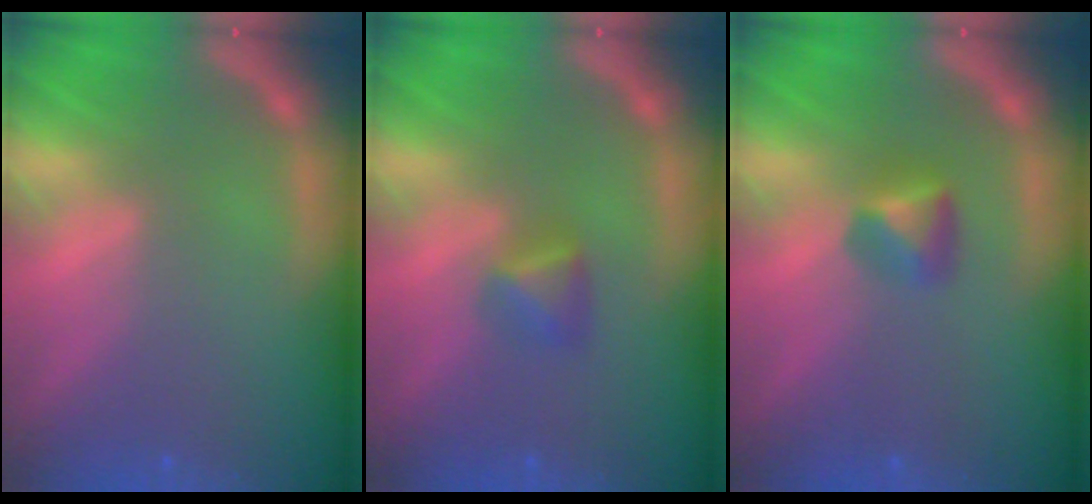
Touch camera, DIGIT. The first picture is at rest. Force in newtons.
{"total": 1.9}
{"total": 1.9}